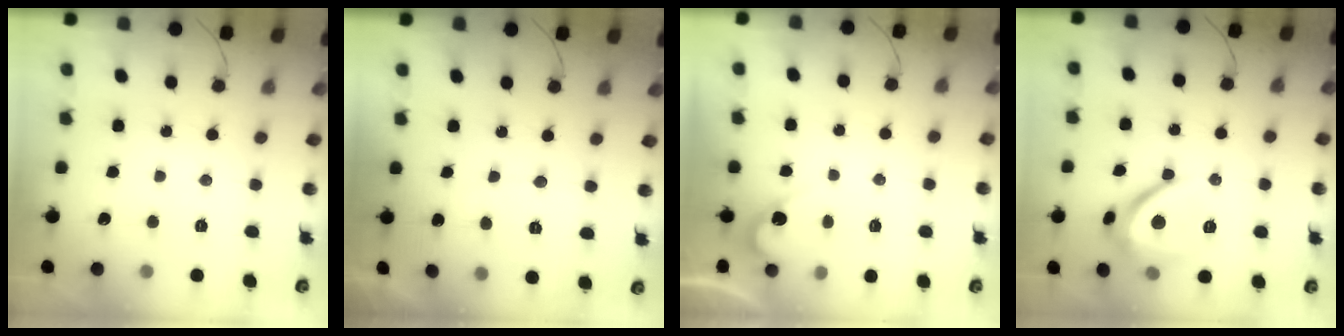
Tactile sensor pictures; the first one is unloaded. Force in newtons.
{"total": 3.9, "press": 3.9, "slide": 0.2}
{"total": 3.3, "press": 3.3, "slide": 0.1}
{"total": 10.0, "press": 10.0, "slide": 0.9}